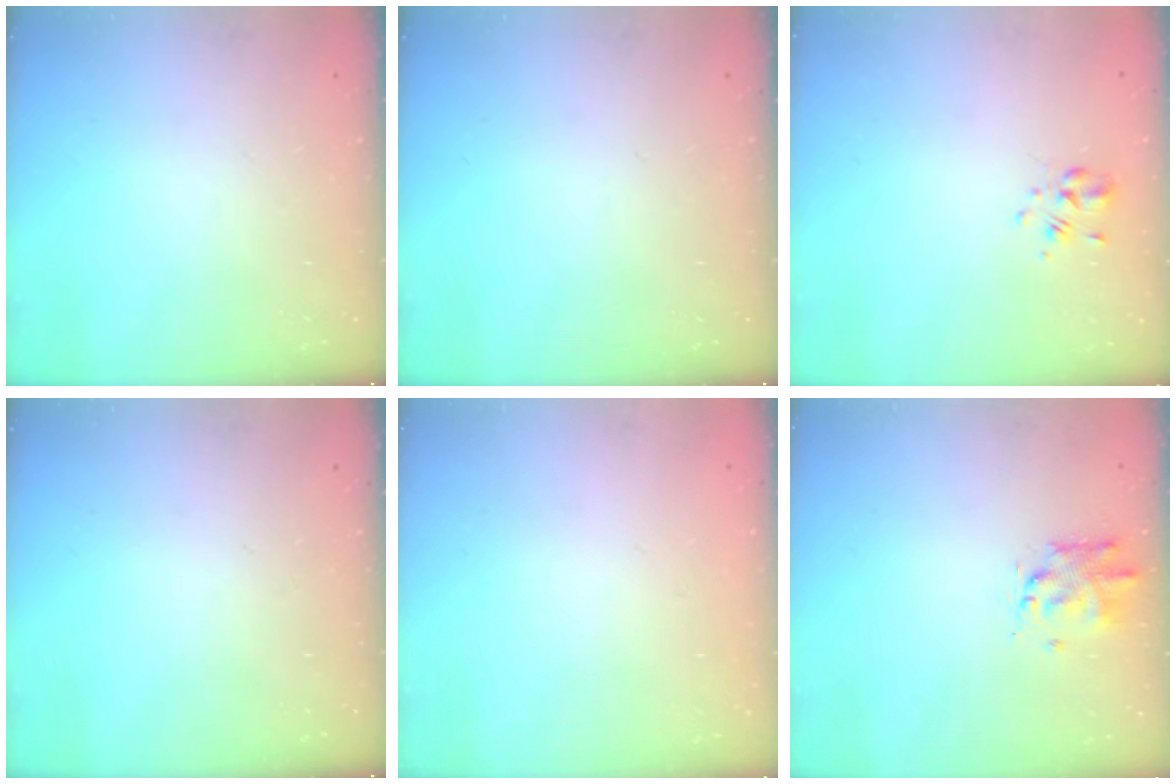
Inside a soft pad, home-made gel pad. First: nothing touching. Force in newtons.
{"total": 0.0}
{"total": 2.0, "press": 1.9, "slide": 0.7}
{"total": 0.0}
{"total": 1.9, "press": 1.9, "slide": 0.2}
{"total": 2.6, "press": 2.5, "slide": 0.9}